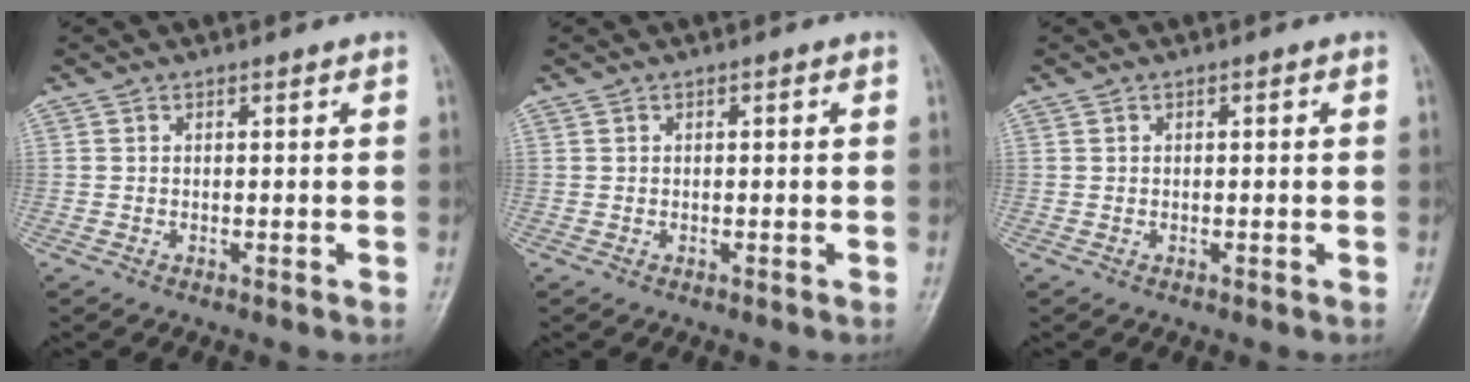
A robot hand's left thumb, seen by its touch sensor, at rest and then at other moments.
{"total": 0.0}
{"total": 0.0}